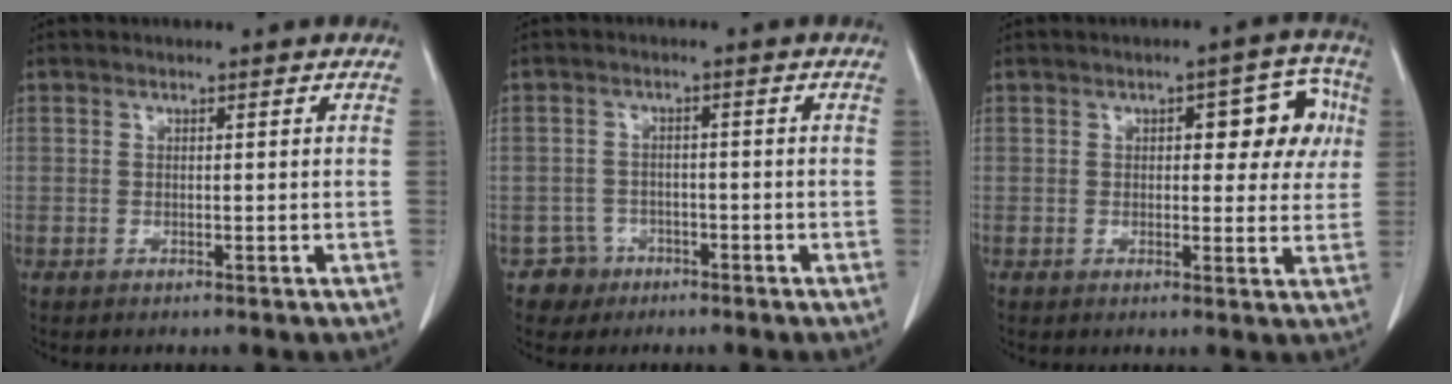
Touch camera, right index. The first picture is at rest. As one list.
[{"total": 3.7, "force": [-2.0, 3.0, -0.7], "torque": [0.016, 0.014, -0.034]}, {"total": 8.2, "force": [2.0, 3.8, 7.0], "torque": [-0.068, 0.029, 0.021]}]